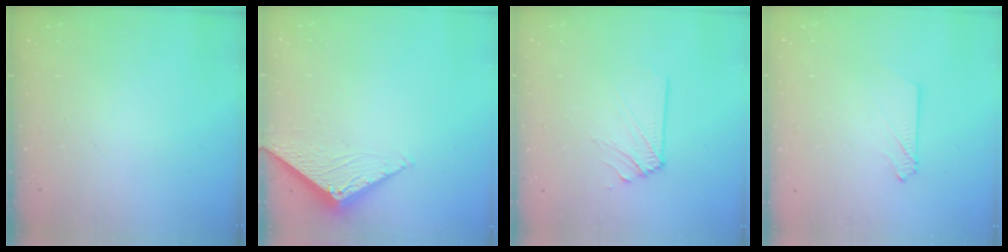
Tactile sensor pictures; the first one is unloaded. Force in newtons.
{"total": 3.1, "press": 3.1, "slide": 0.4}
{"total": 2.9, "press": 2.8, "slide": 0.5}
{"total": 2.6, "press": 2.6, "slide": 0.3}